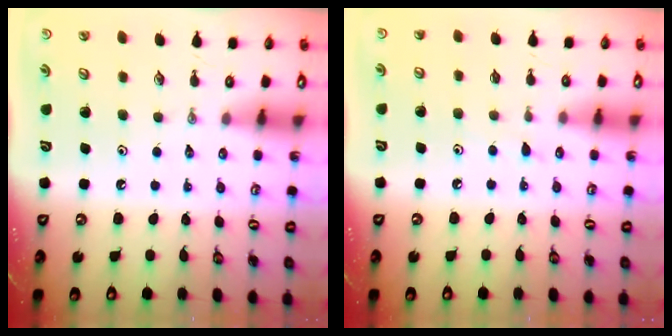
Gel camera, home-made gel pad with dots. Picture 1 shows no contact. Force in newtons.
{"total": 5.4, "press": 5.4, "slide": 0.5}